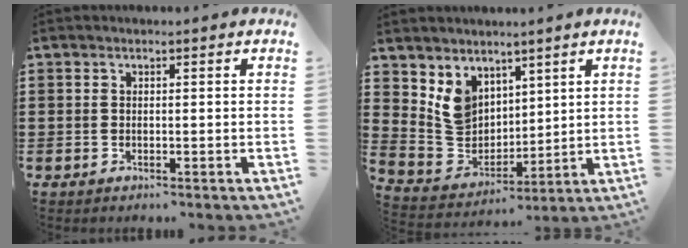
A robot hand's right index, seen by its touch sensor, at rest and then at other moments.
{"total": 7.1, "force": [4.1, 5.6, 1.5], "torque": [-0.070, -0.014, 0.081]}